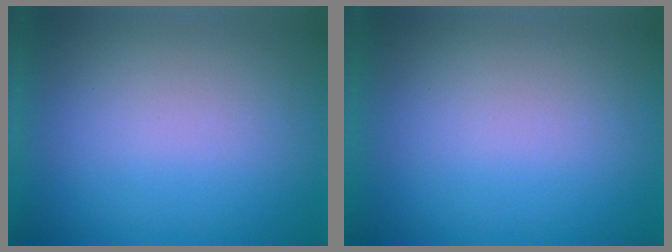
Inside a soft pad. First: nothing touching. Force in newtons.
{"total": 1.0}